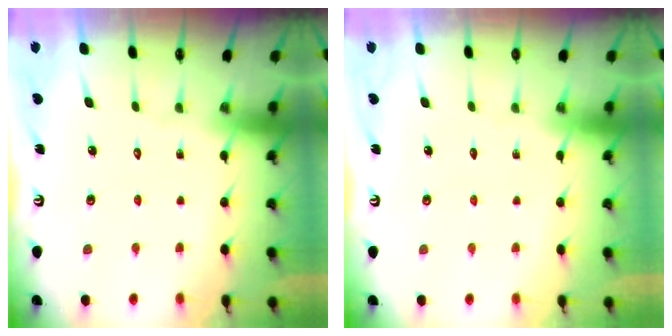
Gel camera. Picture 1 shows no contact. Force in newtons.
{"total": 0.0}